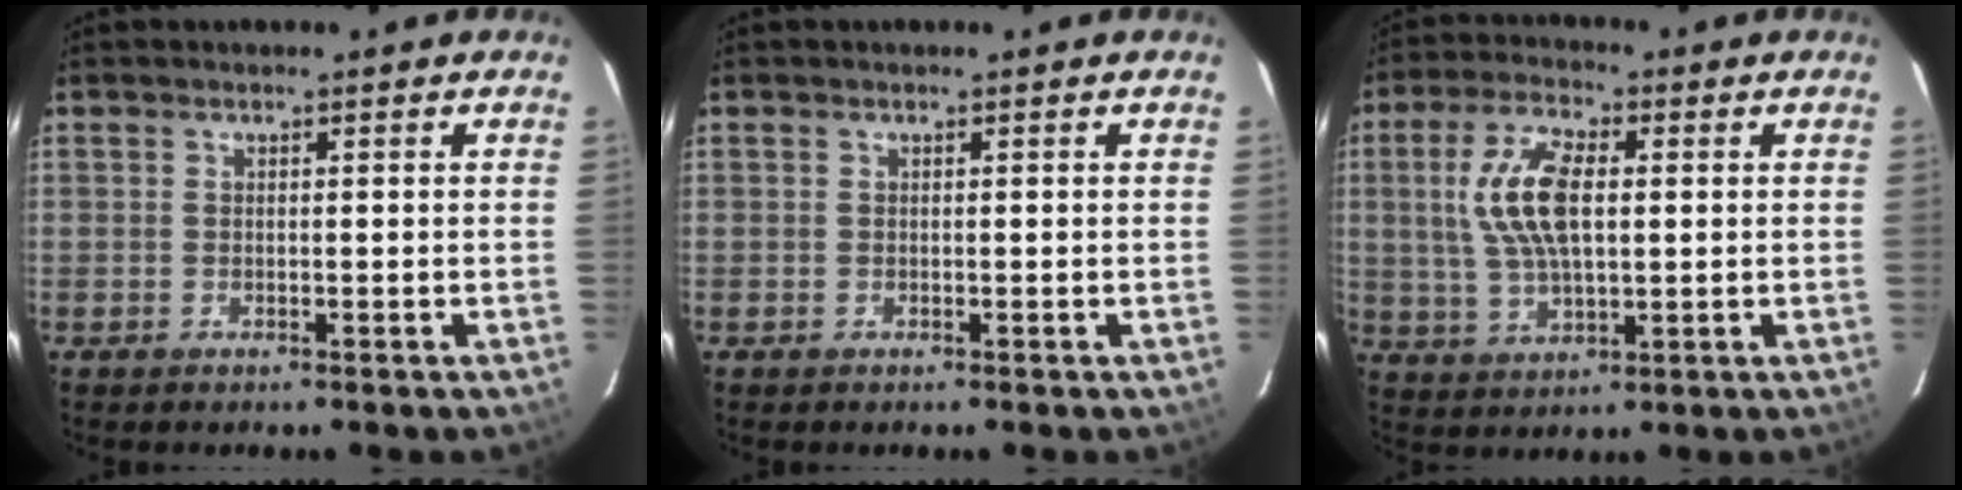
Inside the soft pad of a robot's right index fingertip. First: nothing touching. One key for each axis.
{"total": 0.0}
{"total": 11.8, "fx": 1.7, "fy": 5.4, "fz": 10.4, "tx": -0.212, "ty": 0.011, "tz": 0.037}